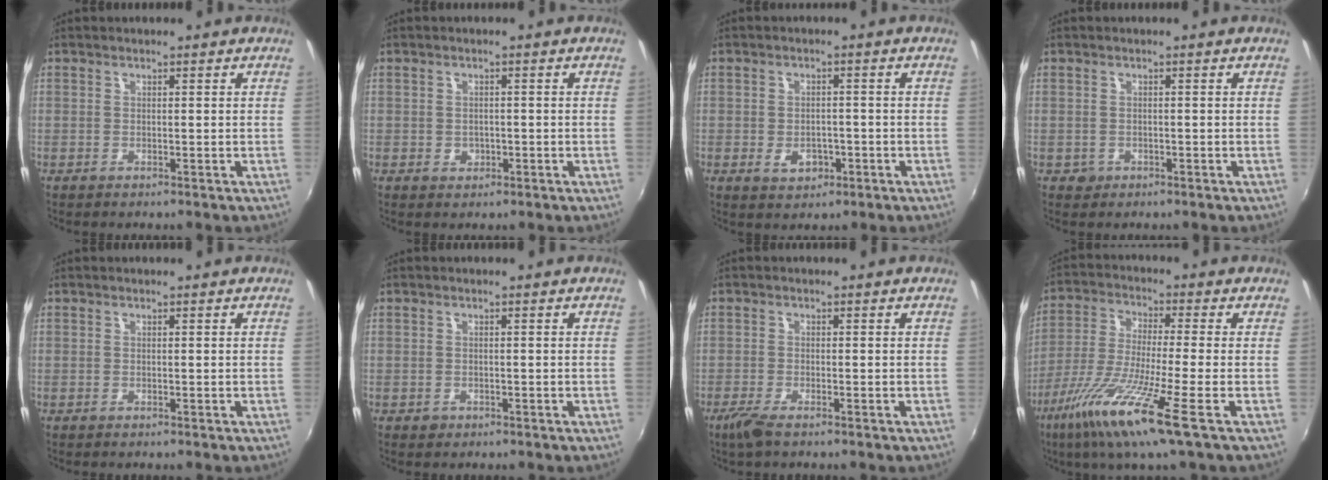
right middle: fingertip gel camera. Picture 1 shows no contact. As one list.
[{"total": 2.1, "force": [-0.6, 1.8, 0.7], "torque": [-0.012, -0.002, -0.008]}, {"total": 4.2, "force": [-1.7, 3.1, 2.4], "torque": [-0.046, -0.003, -0.021]}, {"total": 1.5, "force": [-0.6, 1.3, 0.3], "torque": [-0.007, -0.002, -0.006]}, {"total": 0.0}, {"total": 1.0, "force": [-0.5, 0.9, 0.2], "torque": [-0.005, -0.002, -0.005]}, {"total": 3.2, "force": [-2.2, 0.5, 2.2], "torque": [-0.057, -0.009, -0.045]}, {"total": 13.6, "force": [-6.8, 0.1, 11.8], "torque": [-0.259, -0.028, -0.135]}]